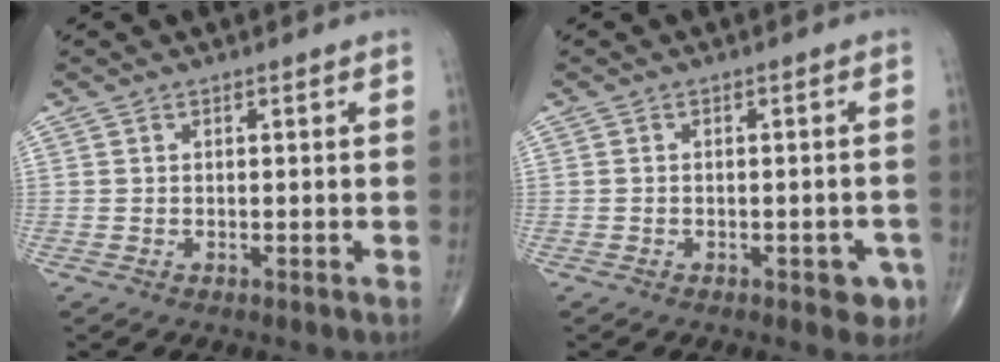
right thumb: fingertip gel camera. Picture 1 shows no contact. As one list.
[{"total": 3.8, "force": [-1.9, 1.9, 2.7], "torque": [-0.014, 0.009, -0.021]}]